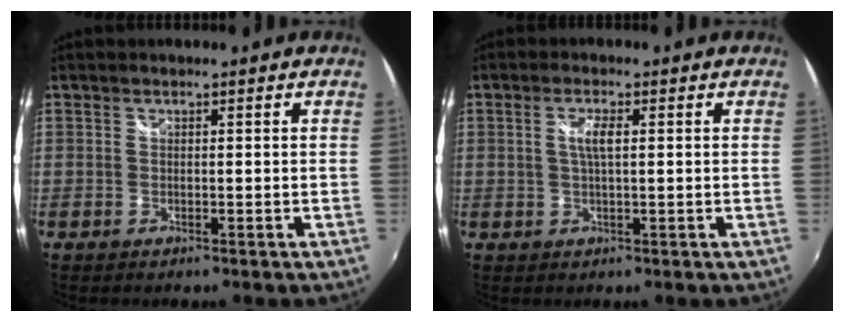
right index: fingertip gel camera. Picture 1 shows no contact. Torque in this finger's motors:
{"motor_torque": [0.07, -0.02, 0.06, 0.04]}